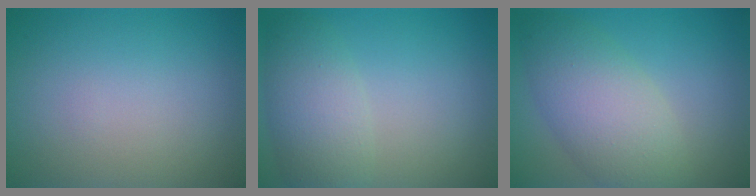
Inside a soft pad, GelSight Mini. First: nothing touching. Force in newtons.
{"total": 4.3, "press": 4.3, "slide": 0.2}
{"total": 6.4, "press": 6.3, "slide": 0.5}